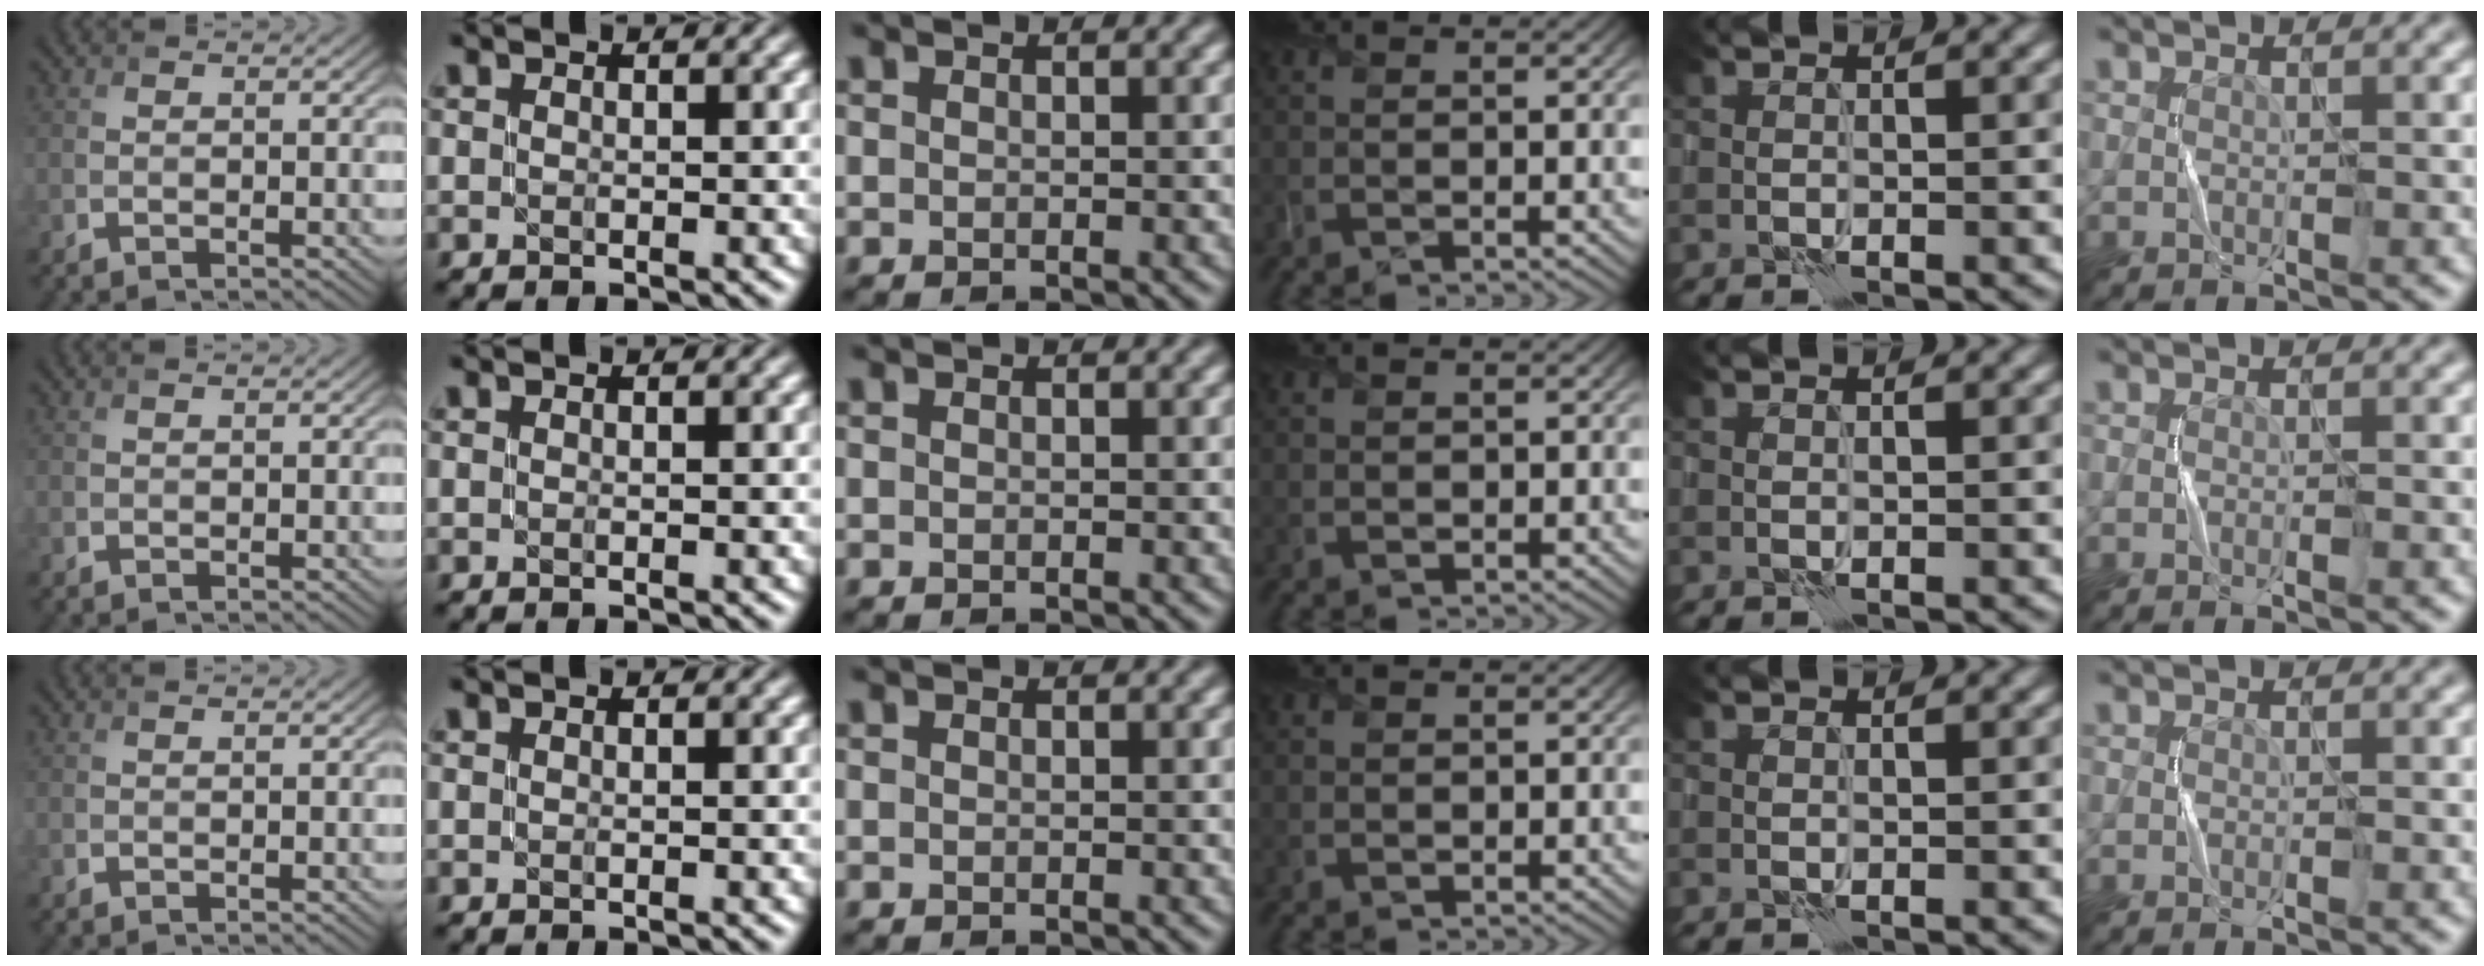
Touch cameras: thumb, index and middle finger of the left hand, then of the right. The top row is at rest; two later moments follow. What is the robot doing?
{"motion": "fold", "object": "shorts"}